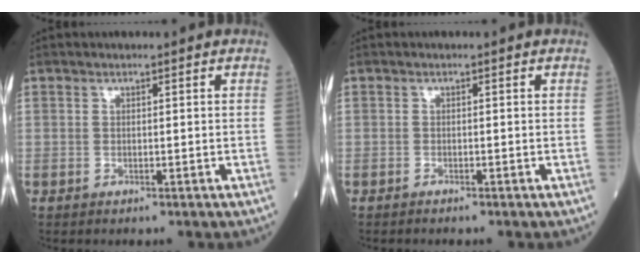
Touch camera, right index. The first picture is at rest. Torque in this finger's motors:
{"motor_torque": [0.03, -0.10, 0.06, 0.01]}